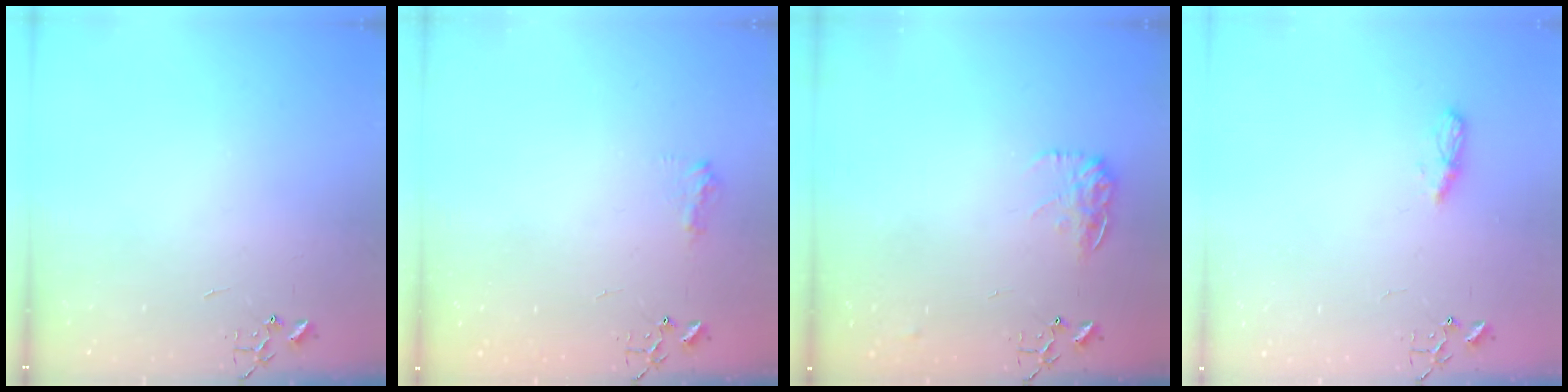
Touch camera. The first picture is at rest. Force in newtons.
{"total": 7.9, "press": 7.9, "slide": 0.6}
{"total": 10.8, "press": 10.7, "slide": 0.6}
{"total": 5.1, "press": 5.1, "slide": 0.5}